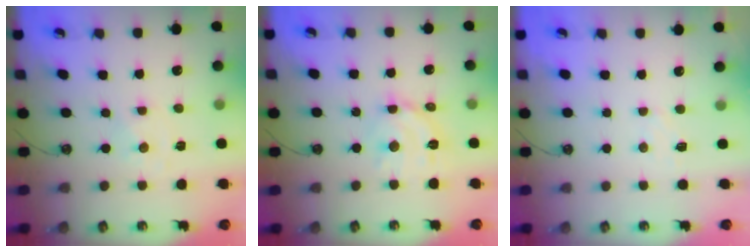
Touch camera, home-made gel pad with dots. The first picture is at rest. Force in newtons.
{"total": 11.4, "press": 11.3, "slide": 0.7}
{"total": 5.0, "press": 4.9, "slide": 0.6}